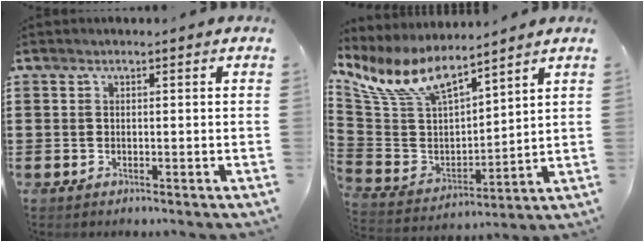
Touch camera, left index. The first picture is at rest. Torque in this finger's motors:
{"motor_torque": [0.91, -1.23, 0.12, 0.11]}